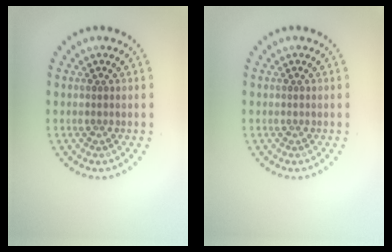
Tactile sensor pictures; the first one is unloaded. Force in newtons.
{"total": 0.0}